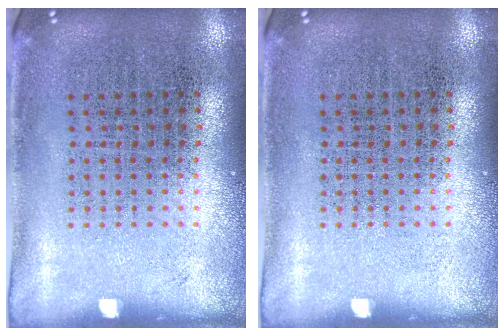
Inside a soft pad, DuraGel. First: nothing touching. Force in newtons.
{"total": 0.0}